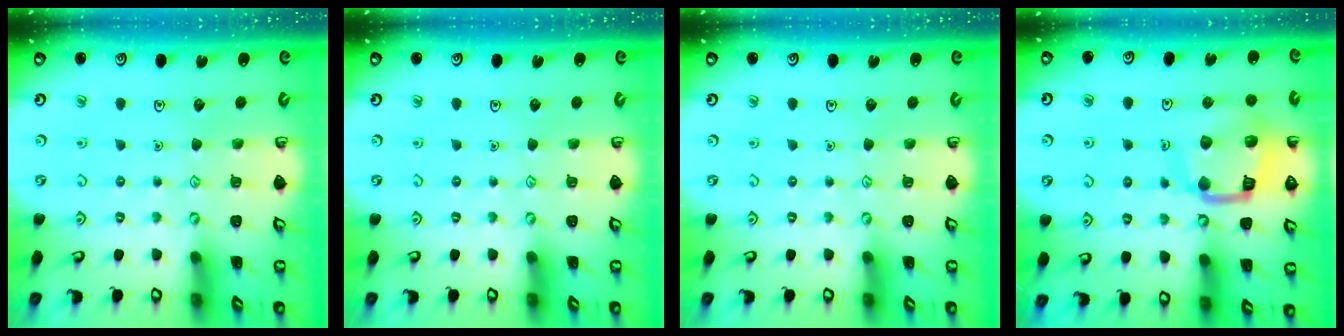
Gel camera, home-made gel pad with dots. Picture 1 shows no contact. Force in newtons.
{"total": 0.0}
{"total": 0.0}
{"total": 15.5, "press": 15.4, "slide": 1.7}